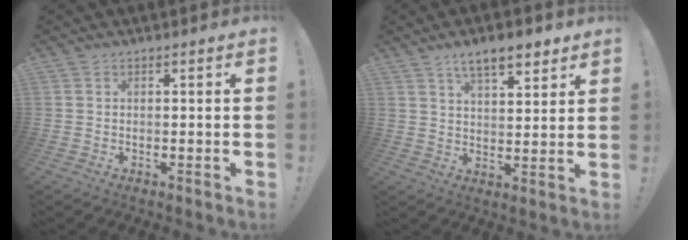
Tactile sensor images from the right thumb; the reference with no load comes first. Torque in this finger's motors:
{"motor_torque": [0.02, 0.19, 0.42, 0.71, 0.29]}